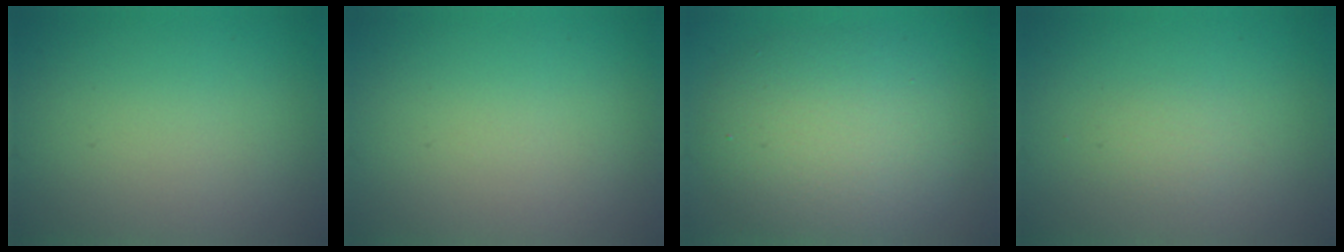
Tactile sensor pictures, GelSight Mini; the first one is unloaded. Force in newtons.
{"total": 0.0}
{"total": 7.2, "press": 7.2, "slide": 0.5}
{"total": 1.0, "press": 1.0, "slide": 0.0}